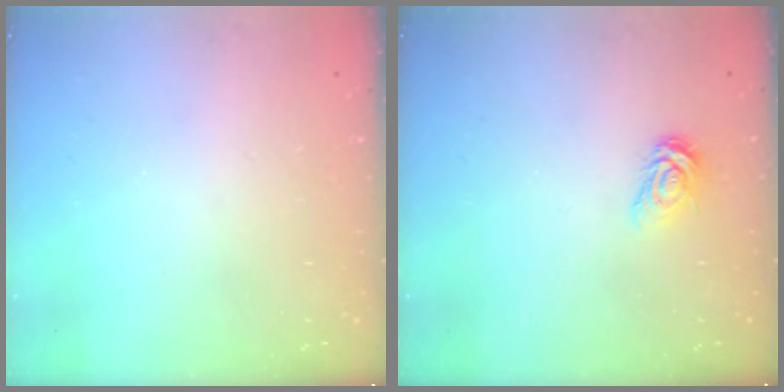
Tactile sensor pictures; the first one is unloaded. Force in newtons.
{"total": 5.2, "press": 5.2, "slide": 0.2}